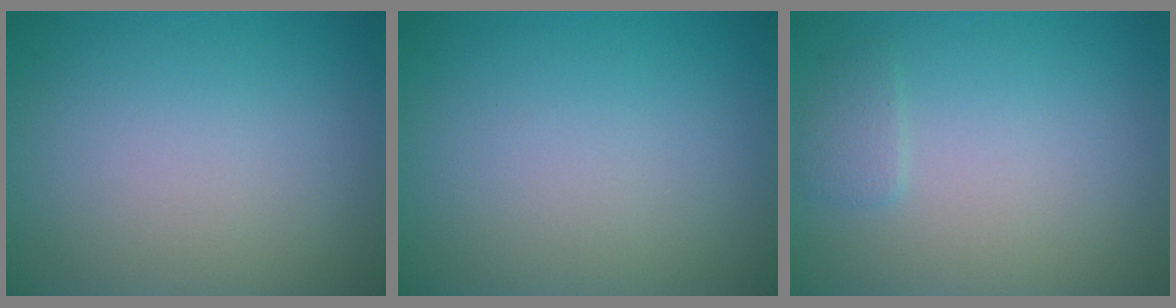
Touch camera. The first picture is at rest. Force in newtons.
{"total": 0.0}
{"total": 1.0, "press": 1.0, "slide": 0.1}